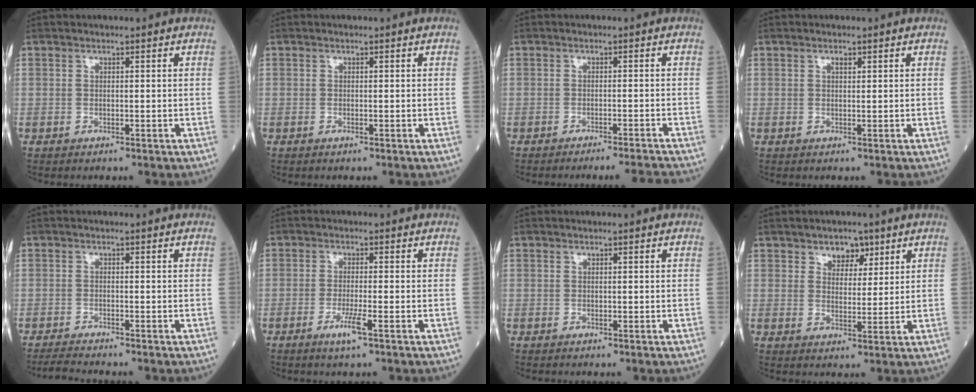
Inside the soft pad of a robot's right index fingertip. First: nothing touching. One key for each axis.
{"total": 0.0}
{"total": 5.3, "fx": -5.0, "fy": -1.6, "fz": 0.9, "tx": -0.002, "ty": -0.007, "tz": -0.068}
{"total": 0.7, "fx": 0.4, "fy": 0.3, "fz": 0.6, "tx": -0.011, "ty": -0.002, "tz": 0.006}
{"total": 2.2, "fx": -2.1, "fy": -0.6, "fz": 0.6, "tx": -0.024, "ty": -0.014, "tz": -0.041}
{"total": 3.3, "fx": -1.7, "fy": -0.2, "fz": 2.9, "tx": -0.058, "ty": -0.007, "tz": -0.034}
{"total": 0.0}
{"total": 4.1, "fx": 2.6, "fy": 2.6, "fz": 1.8, "tx": -0.019, "ty": 0.003, "tz": 0.043}